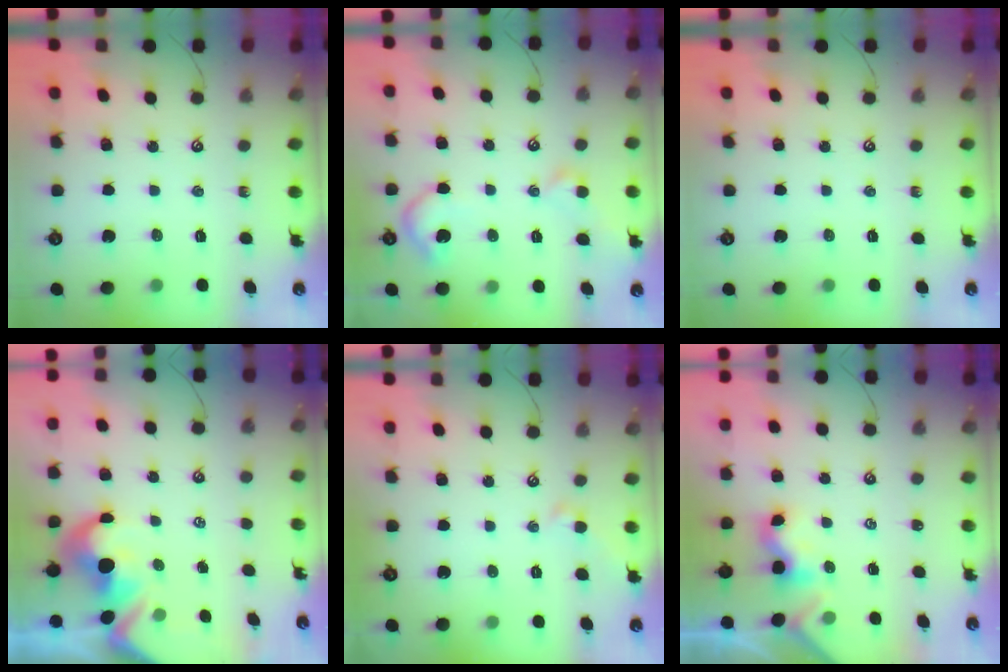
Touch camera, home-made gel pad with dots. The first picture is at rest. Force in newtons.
{"total": 4.7, "press": 4.7, "slide": 0.8}
{"total": 0.0}
{"total": 5.2, "press": 5.0, "slide": 1.2}
{"total": 1.1, "press": 1.0, "slide": 0.4}
{"total": 2.2, "press": 2.2, "slide": 0.3}